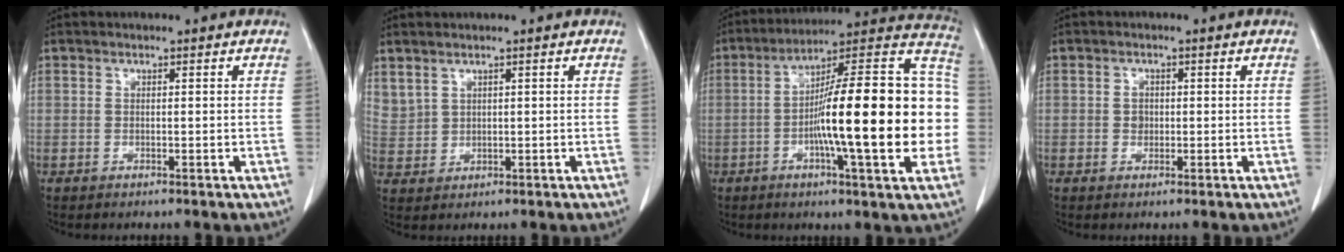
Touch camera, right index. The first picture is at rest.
{"total": 4.0, "force": [2.9, 2.4, 1.3], "torque": [-0.031, 0.005, 0.072]}
{"total": 24.5, "force": [-3.0, 2.9, 24.1], "torque": [-0.290, 0.029, -0.050]}
{"total": 1.6, "force": [0.0, 1.4, 0.8], "torque": [-0.013, 0.002, 0.001]}